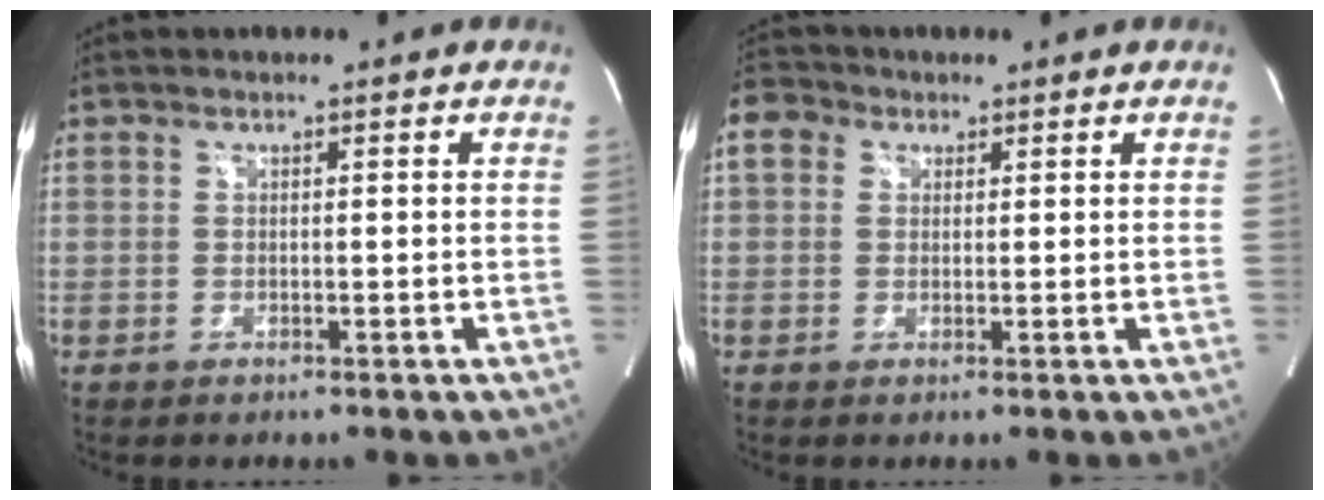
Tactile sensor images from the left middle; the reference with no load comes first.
{"total": 4.2, "force": [1.5, 3.6, 1.6], "torque": [-0.036, 0.025, 0.026]}